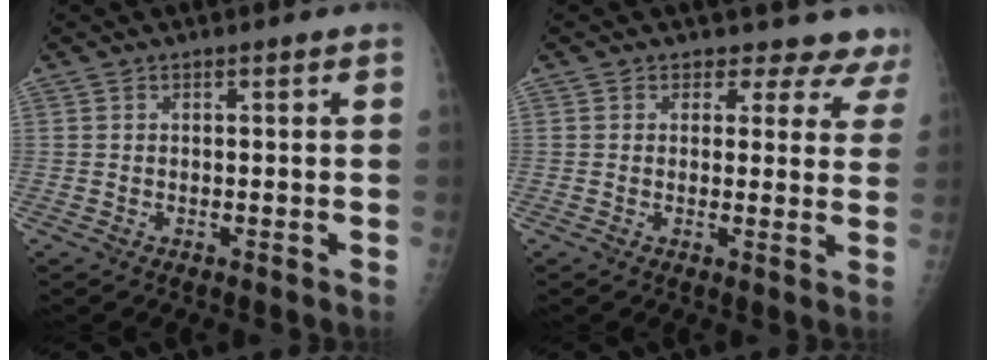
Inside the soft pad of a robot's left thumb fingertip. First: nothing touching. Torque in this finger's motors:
{"motor_torque": [0.36, 0.44, -0.25, -0.21, 0.00]}